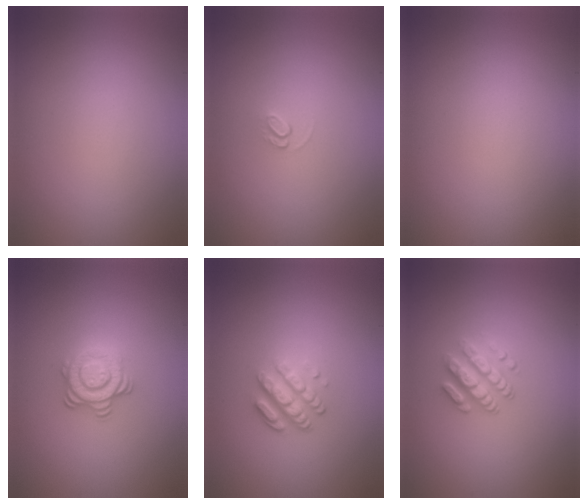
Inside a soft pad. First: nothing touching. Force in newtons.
{"total": 0.8, "press": 0.5, "slide": 0.7}
{"total": 0.0}
{"total": 3.4, "press": 2.9, "slide": 1.8}
{"total": 3.3, "press": 2.4, "slide": 2.3}
{"total": 2.9, "press": 2.4, "slide": 1.6}